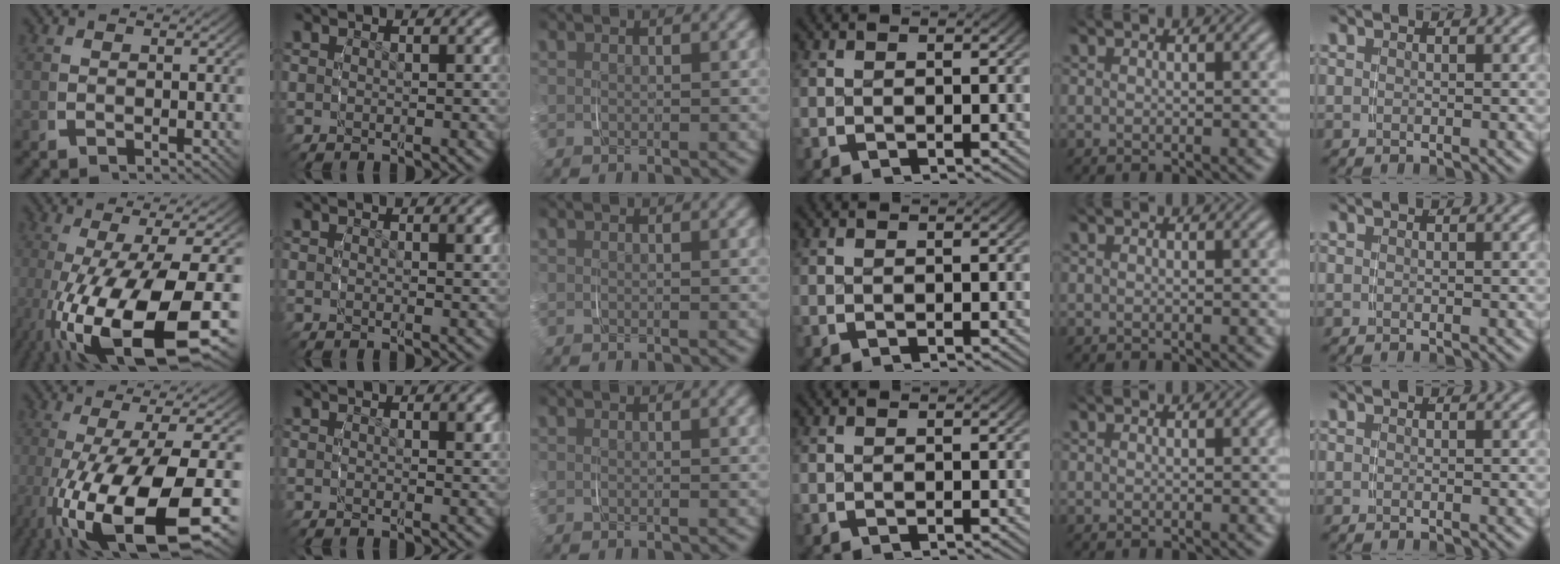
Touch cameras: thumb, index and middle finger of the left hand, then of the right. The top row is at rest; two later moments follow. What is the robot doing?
{"motion": "grasp_and_lifting", "object": "glasses case"}